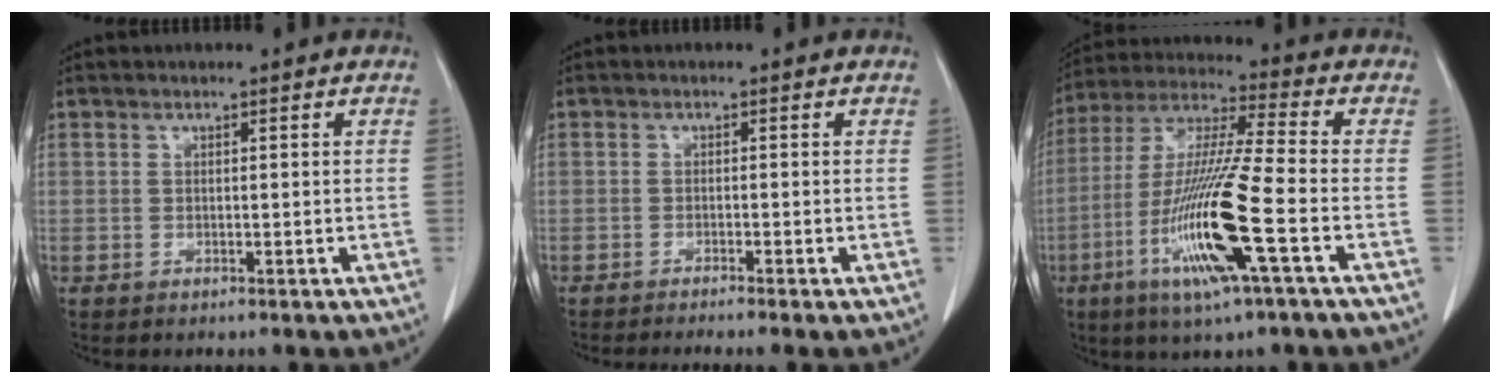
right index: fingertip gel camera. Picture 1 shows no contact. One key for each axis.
{"total": 3.7, "fx": -3.1, "fy": -0.7, "fz": 1.9, "tx": -0.017, "ty": -0.002, "tz": -0.047}
{"total": 16.8, "fx": -5.7, "fy": 0.1, "fz": 15.8, "tx": -0.326, "ty": -0.020, "tz": -0.112}